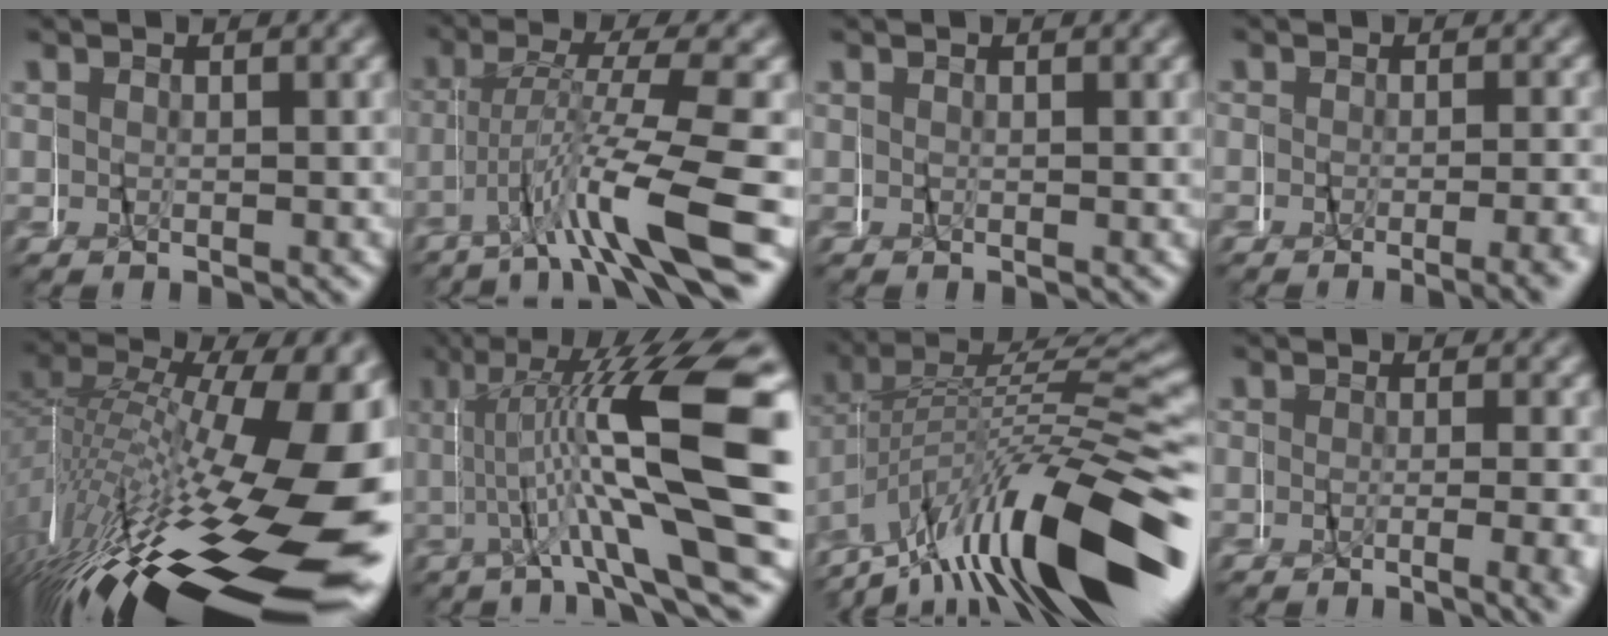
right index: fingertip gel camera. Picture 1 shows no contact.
{"total": 6.7, "force": [-3.8, 0.7, 5.4], "torque": [-0.100, 0.005, -0.063]}
{"total": 0.0}
{"total": 2.0, "force": [-1.5, 0.3, 1.2], "torque": [-0.010, -0.002, -0.026]}
{"total": 22.7, "force": [-8.5, 10.1, 18.4], "torque": [-0.257, -0.041, -0.099]}
{"total": 13.1, "force": [1.9, 3.3, 12.5], "torque": [-0.181, 0.031, 0.019]}
{"total": 13.4, "force": [-4.9, 6.4, 10.7], "torque": [-0.175, -0.011, -0.068]}
{"total": 2.5, "force": [-1.0, 0.4, 2.2], "torque": [-0.016, -0.002, -0.018]}